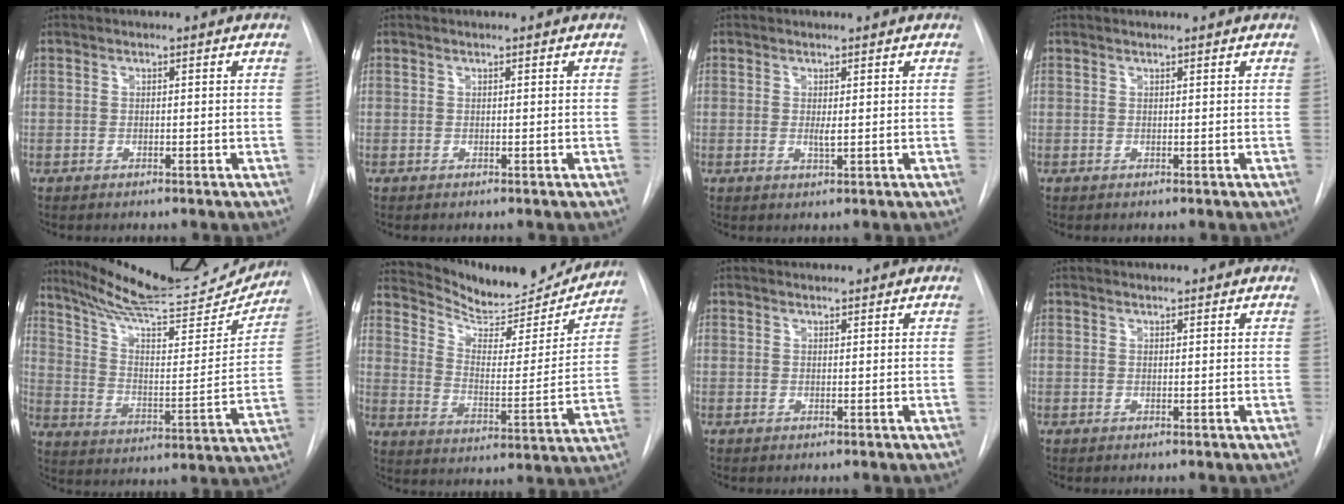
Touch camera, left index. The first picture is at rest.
{"total": 0.0}
{"total": 1.3, "force": [0.4, 0.2, 1.3], "torque": [-0.028, 0.000, 0.009]}
{"total": 1.1, "force": [1.1, 0.0, 0.2], "torque": [-0.006, 0.011, 0.018]}
{"total": 24.1, "force": [22.4, 2.9, 8.5], "torque": [-0.137, -0.051, 0.317]}
{"total": 19.4, "force": [18.5, 4.0, 4.1], "torque": [-0.057, -0.047, 0.255]}
{"total": 2.2, "force": [2.1, 0.5, 0.3], "torque": [-0.012, 0.018, 0.029]}
{"total": 3.0, "force": [2.8, 0.7, 0.7], "torque": [-0.013, 0.020, 0.032]}